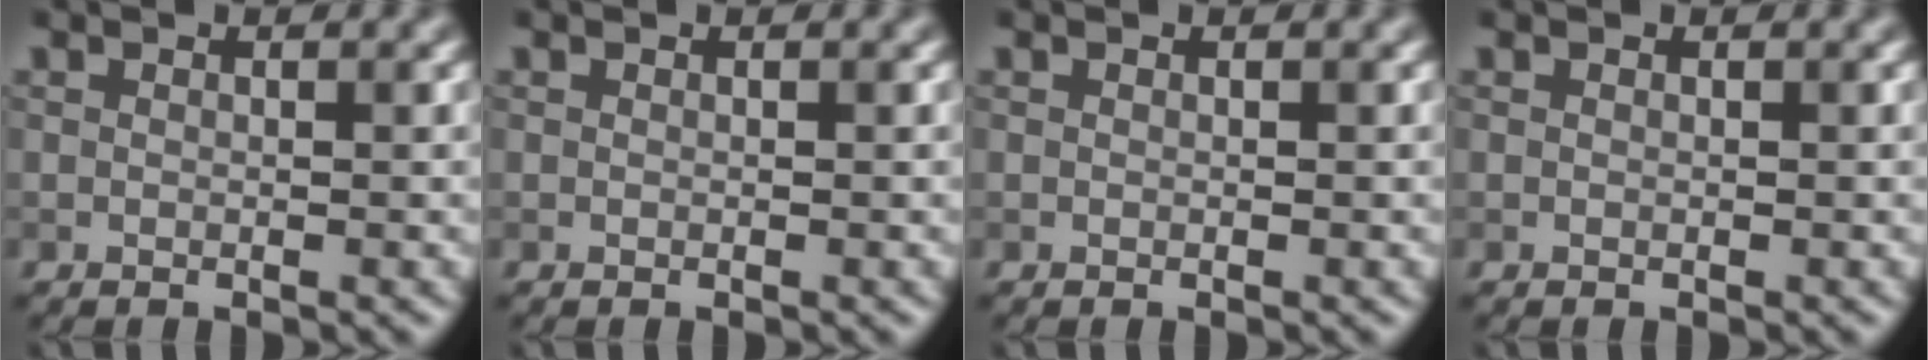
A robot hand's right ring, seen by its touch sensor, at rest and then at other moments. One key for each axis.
{"total": 0.0}
{"total": 0.0}
{"total": 0.0}